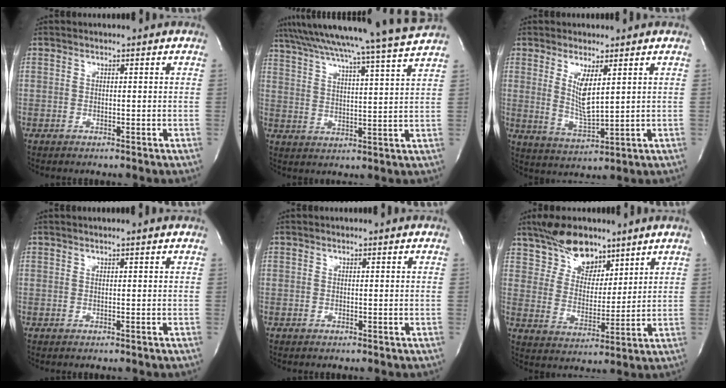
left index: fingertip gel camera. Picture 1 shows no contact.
{"total": 21.5, "force": [19.5, -2.8, 8.7], "torque": [-0.157, -0.041, 0.272]}
{"total": 5.5, "force": [1.8, 0.9, 5.1], "torque": [-0.103, -0.019, 0.044]}
{"total": 1.2, "force": [0.9, -0.4, 0.7], "torque": [-0.020, 0.006, 0.016]}
{"total": 0.0}
{"total": 9.1, "force": [7.0, 4.4, 3.6], "torque": [-0.064, 0.010, 0.133]}